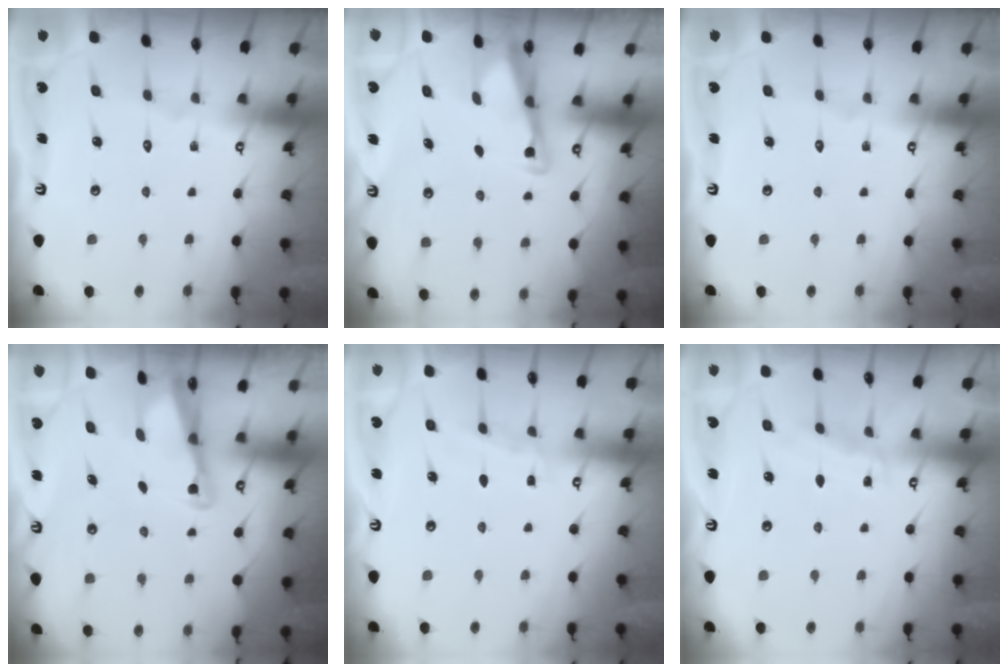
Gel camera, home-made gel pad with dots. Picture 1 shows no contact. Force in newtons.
{"total": 2.9, "press": 2.9, "slide": 0.4}
{"total": 0.0}
{"total": 2.6, "press": 2.6, "slide": 0.2}
{"total": 3.7, "press": 3.6, "slide": 0.4}
{"total": 5.4, "press": 5.4, "slide": 0.6}